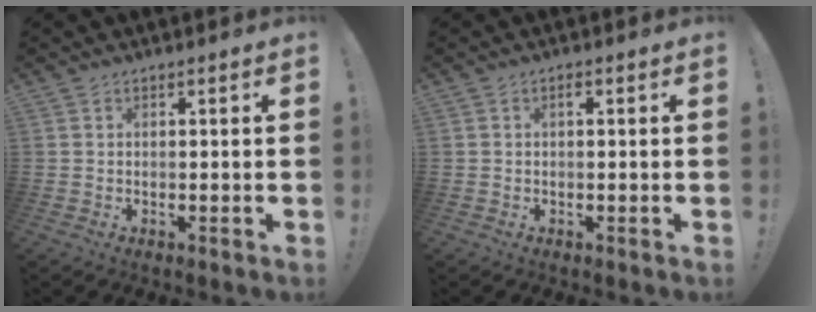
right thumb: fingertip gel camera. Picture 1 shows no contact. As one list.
[{"total": 0.7, "force": [0.1, 0.1, 0.7], "torque": [-0.012, 0.002, -0.001]}]